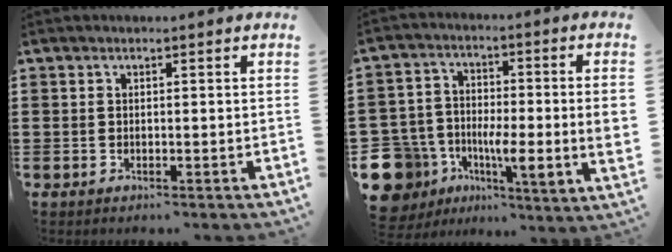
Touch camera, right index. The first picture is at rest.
{"total": 9.5, "force": [-3.2, 6.6, 6.1], "torque": [-0.173, -0.008, -0.059]}